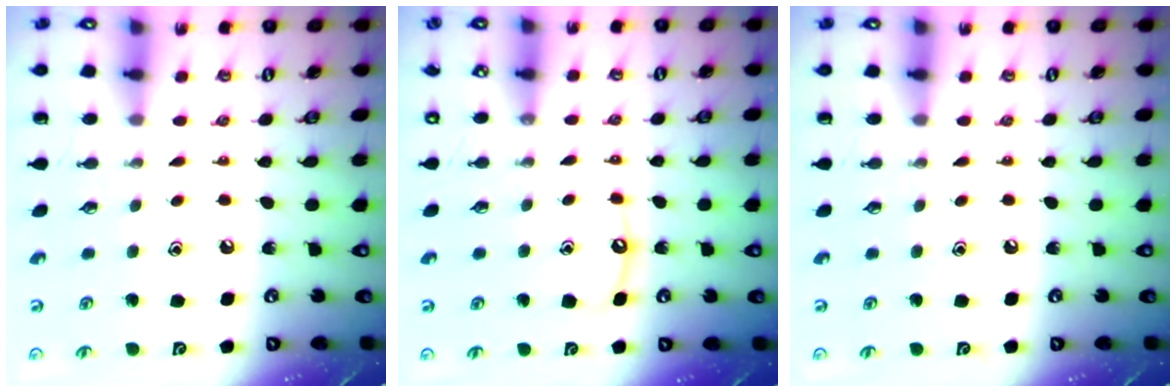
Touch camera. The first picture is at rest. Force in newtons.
{"total": 5.9, "press": 5.9, "slide": 0.6}
{"total": 0.0}